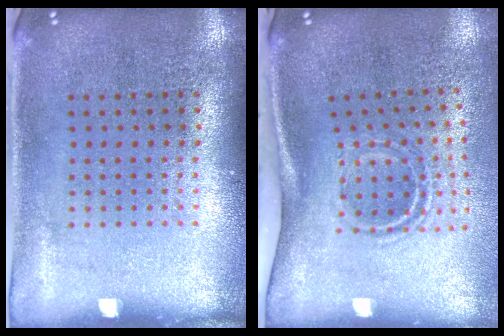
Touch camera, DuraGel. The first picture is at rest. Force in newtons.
{"total": 1.8, "press": 1.1, "slide": 1.4}